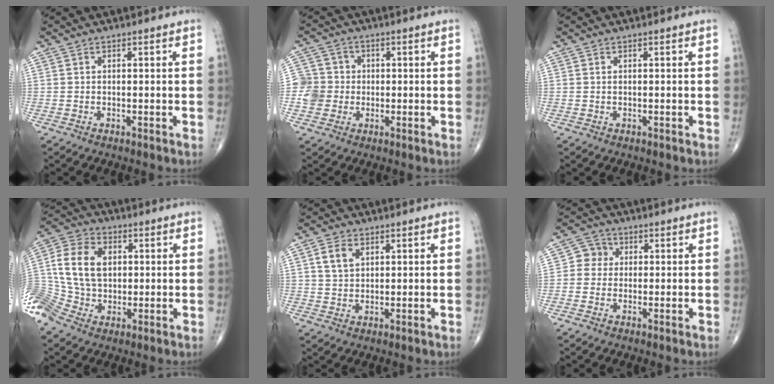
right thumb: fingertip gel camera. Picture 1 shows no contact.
{"total": 6.2, "force": [-0.5, 6.1, 1.2], "torque": [0.005, 0.012, -0.012]}
{"total": 0.0}
{"total": 16.5, "force": [1.1, 12.3, 10.9], "torque": [-0.225, 0.022, 0.019]}
{"total": 4.3, "force": [1.7, 2.9, 2.6], "torque": [-0.042, -0.004, 0.034]}
{"total": 4.0, "force": [0.3, 3.8, 1.3], "torque": [0.003, 0.008, -0.005]}